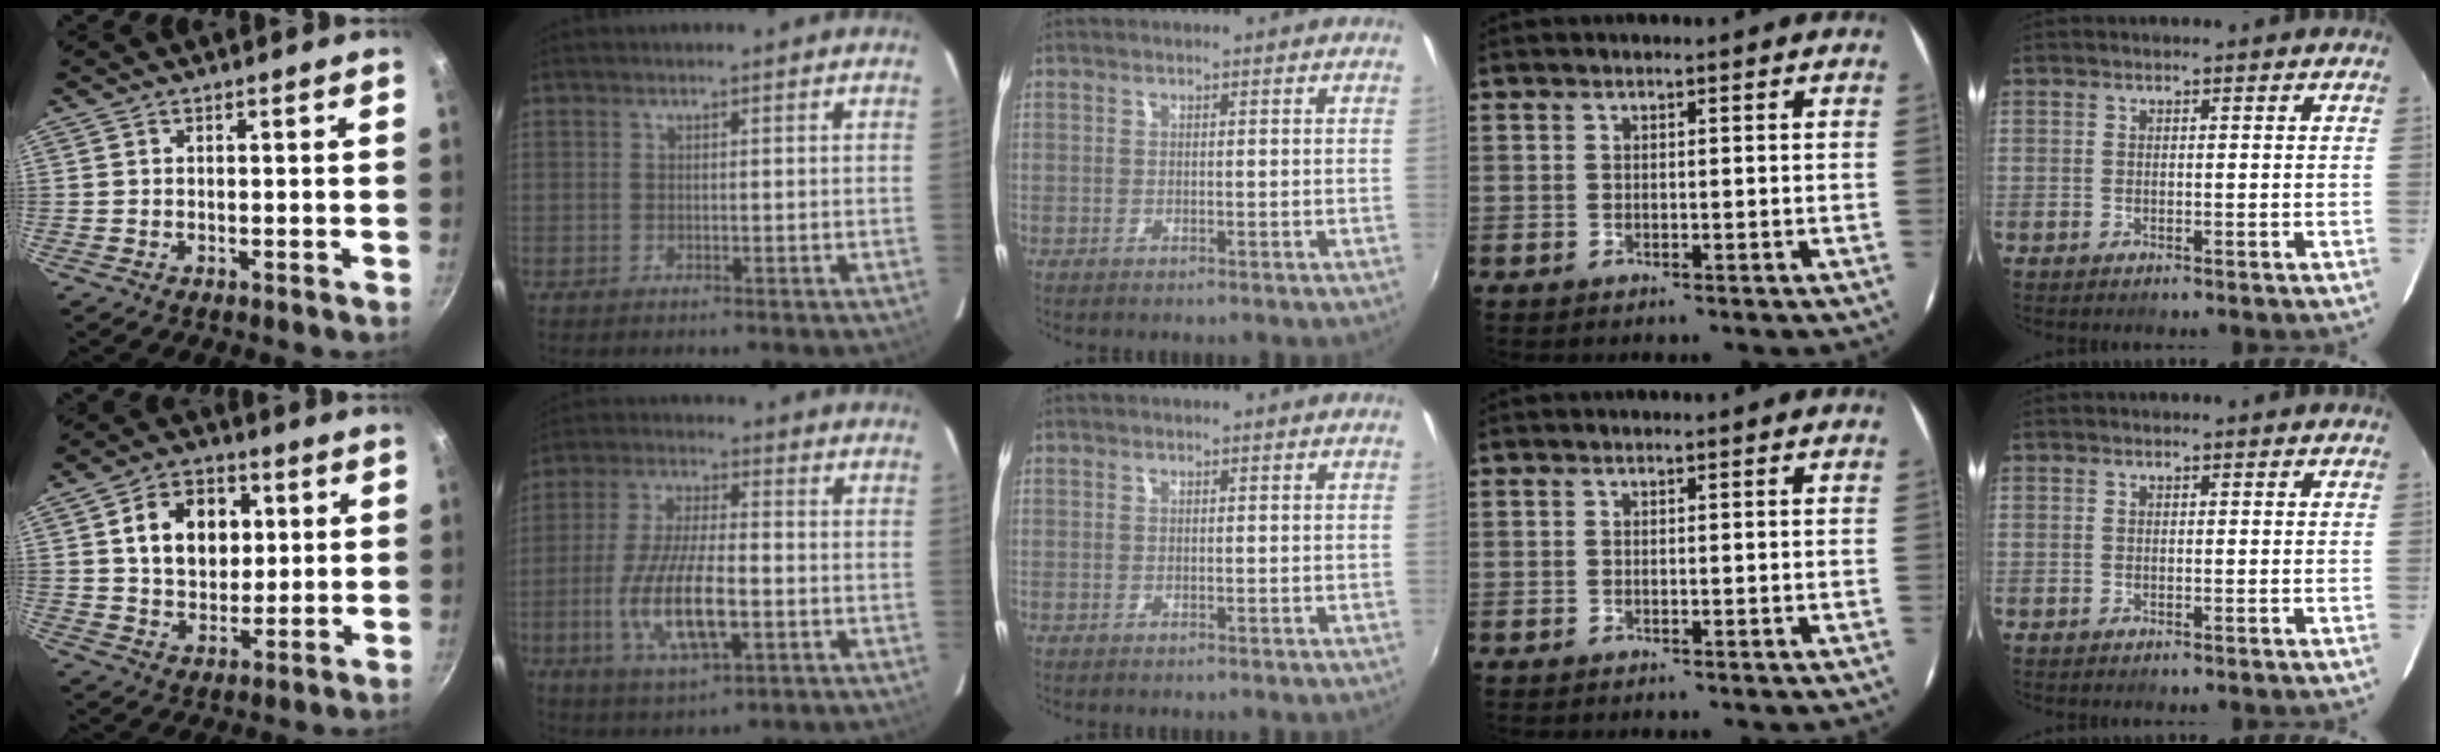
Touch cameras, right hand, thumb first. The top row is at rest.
{"thumb": {"total": 13.1, "force": [2.9, 9.8, 8.3], "torque": [-0.098, 0.000, 0.045]}, "index": {"total": 14.0, "force": [-3.8, 4.7, 12.6], "torque": [-0.259, -0.014, -0.065]}}